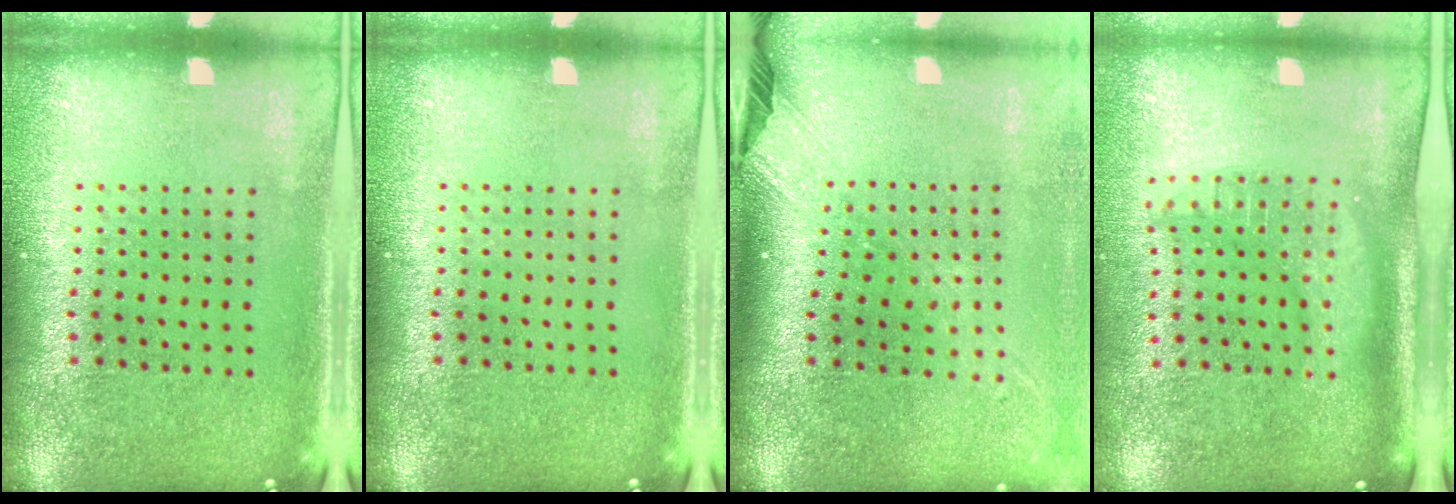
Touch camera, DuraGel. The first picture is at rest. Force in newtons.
{"total": 0.0}
{"total": 2.5, "press": 1.9, "slide": 1.7}
{"total": 1.9, "press": 1.5, "slide": 1.1}